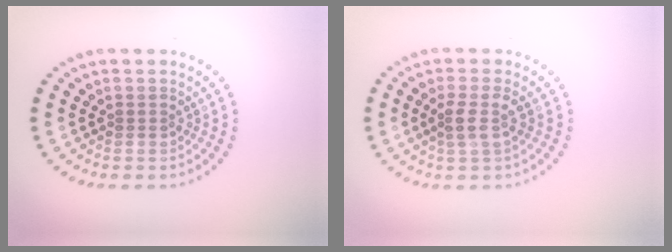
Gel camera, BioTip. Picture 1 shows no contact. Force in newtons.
{"total": 2.2, "press": 1.7, "slide": 1.3}